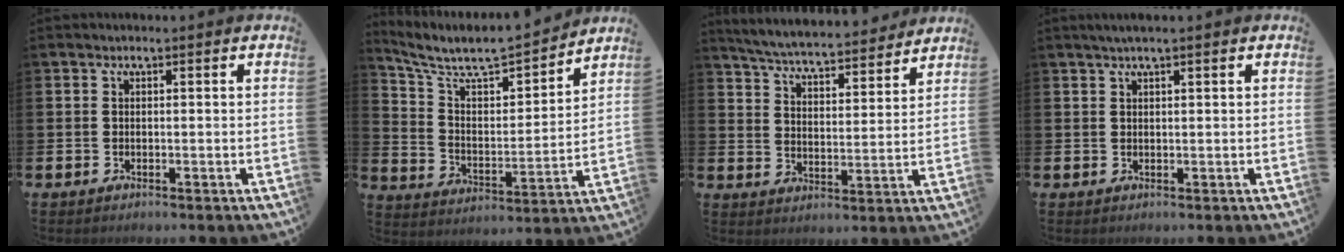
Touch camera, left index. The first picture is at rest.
{"total": 8.2, "force": [7.3, 2.2, 3.0], "torque": [-0.098, -0.055, 0.123]}
{"total": 6.0, "force": [5.8, 0.4, 1.2], "torque": [-0.050, -0.046, 0.099]}
{"total": 1.6, "force": [1.3, 0.0, 1.0], "torque": [-0.024, 0.005, 0.023]}